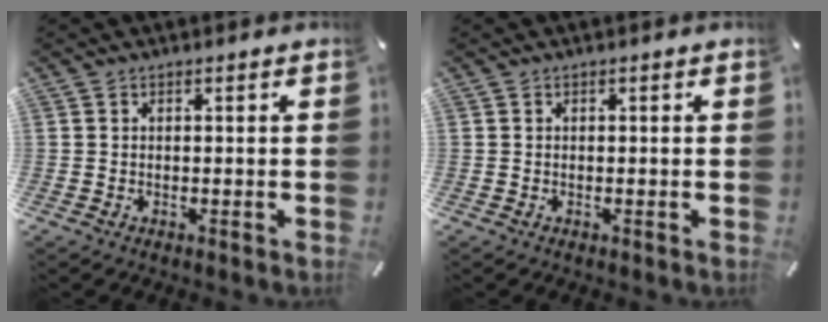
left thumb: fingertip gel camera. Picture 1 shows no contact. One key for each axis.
{"total": 0.0}